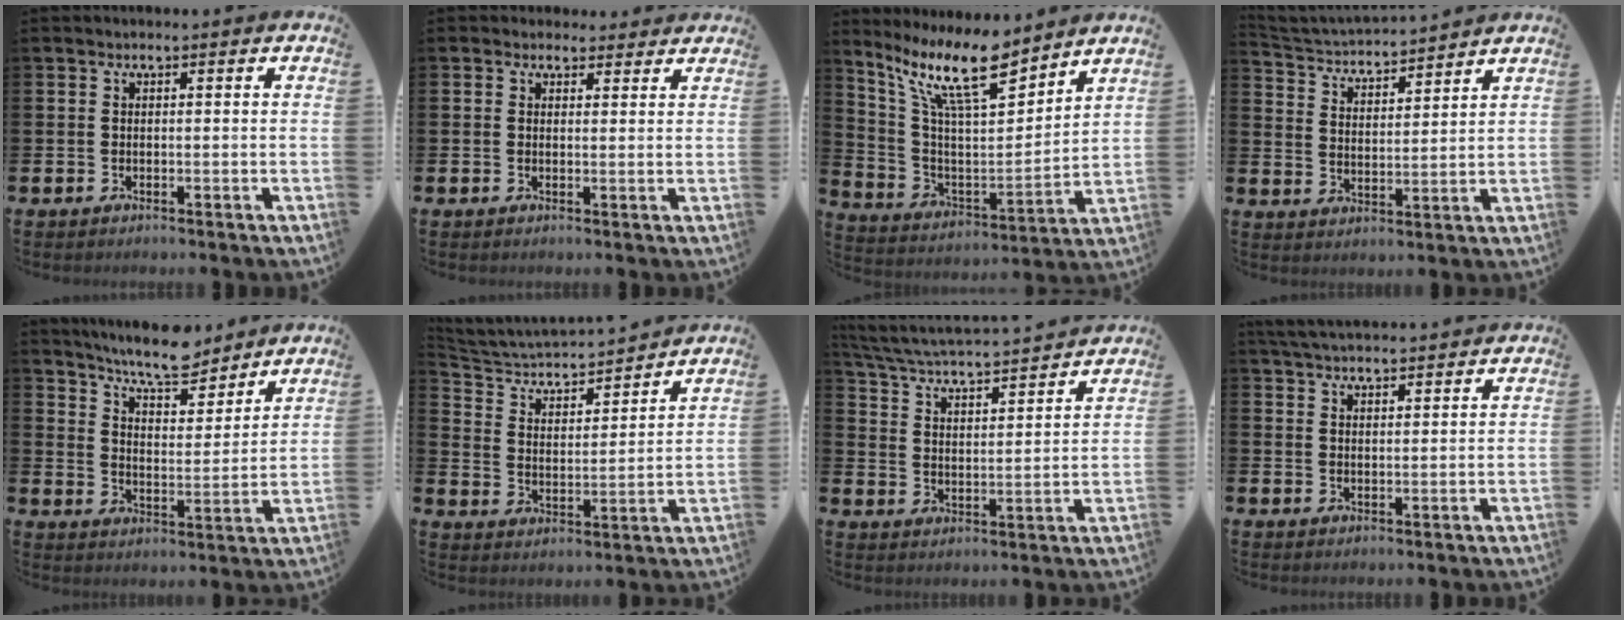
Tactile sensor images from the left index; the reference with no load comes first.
{"total": 2.1, "force": [1.9, 0.9, -0.1], "torque": [0.005, -0.005, 0.033]}
{"total": 13.2, "force": [10.0, 3.6, 7.8], "torque": [-0.166, -0.051, 0.174]}
{"total": 3.7, "force": [3.6, 0.6, 0.1], "torque": [-0.027, -0.031, 0.060]}
{"total": 8.6, "force": [8.1, 1.4, 2.6], "torque": [-0.064, -0.049, 0.144]}
{"total": 4.5, "force": [4.3, 0.9, 0.9], "torque": [-0.054, -0.040, 0.065]}
{"total": 4.4, "force": [4.2, 0.2, 1.2], "torque": [-0.052, -0.040, 0.065]}
{"total": 4.2, "force": [4.2, 0.1, 0.5], "torque": [-0.029, -0.016, 0.079]}